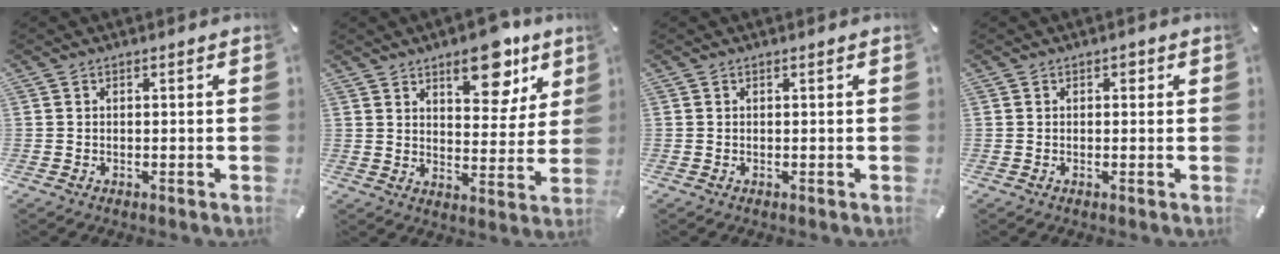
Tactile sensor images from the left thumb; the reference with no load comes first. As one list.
[{"total": 13.4, "force": [8.8, 6.5, 7.8], "torque": [-0.080, -0.054, 0.144]}, {"total": 0.0}, {"total": 1.1, "force": [0.3, 0.9, 0.5], "torque": [-0.003, 0.003, 0.001]}]